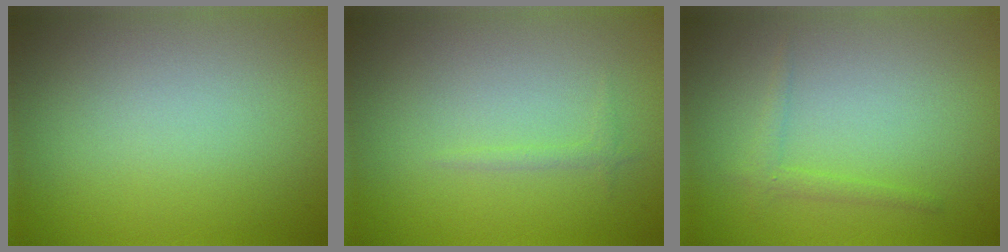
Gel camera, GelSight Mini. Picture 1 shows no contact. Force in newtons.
{"total": 0.6, "press": 0.6, "slide": 0.1}
{"total": 1.2, "press": 1.2, "slide": 0.1}